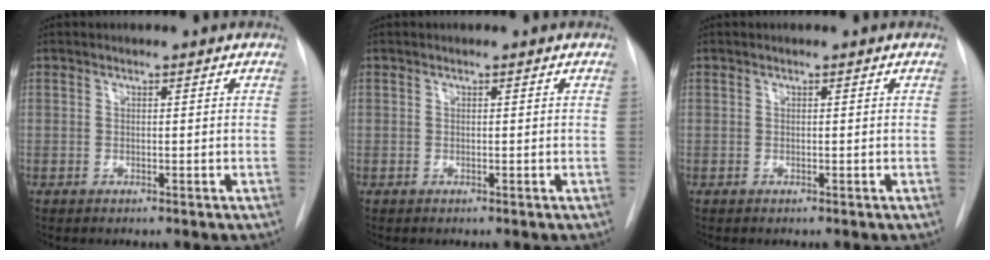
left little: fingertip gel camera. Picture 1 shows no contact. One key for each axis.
{"total": 0.0}
{"total": 0.0}